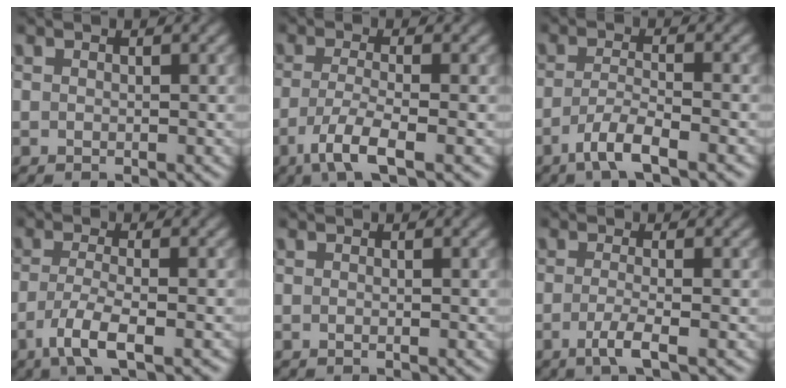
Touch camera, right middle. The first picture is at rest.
{"total": 4.4, "force": [-2.2, 1.0, 3.7], "torque": [-0.072, -0.010, -0.047]}
{"total": 3.9, "force": [-2.4, 0.8, 2.9], "torque": [-0.056, -0.003, -0.051]}
{"total": 4.3, "force": [-2.1, 1.0, 3.5], "torque": [-0.069, -0.008, -0.045]}
{"total": 0.0}
{"total": 2.6, "force": [-1.0, 0.6, 2.3], "torque": [-0.039, -0.002, -0.028]}